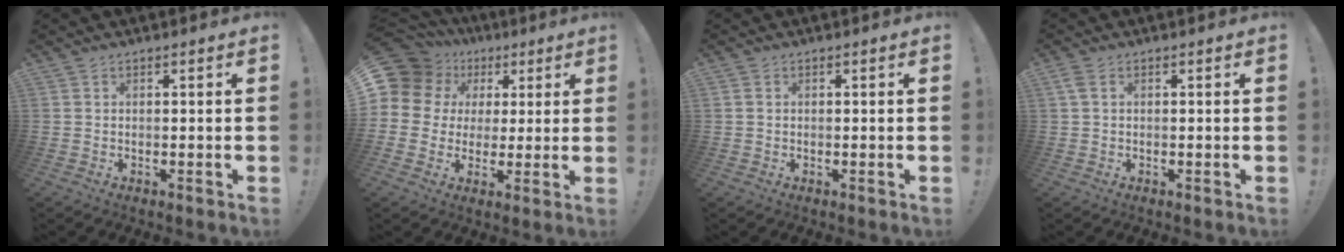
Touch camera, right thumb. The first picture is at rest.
{"total": 10.9, "force": [3.9, 9.5, 3.8], "torque": [-0.062, -0.024, 0.081]}
{"total": 0.6, "force": [0.2, 0.5, 0.2], "torque": [-0.009, 0.004, 0.005]}
{"total": 2.0, "force": [0.7, 0.9, 1.6], "torque": [-0.029, 0.001, 0.012]}